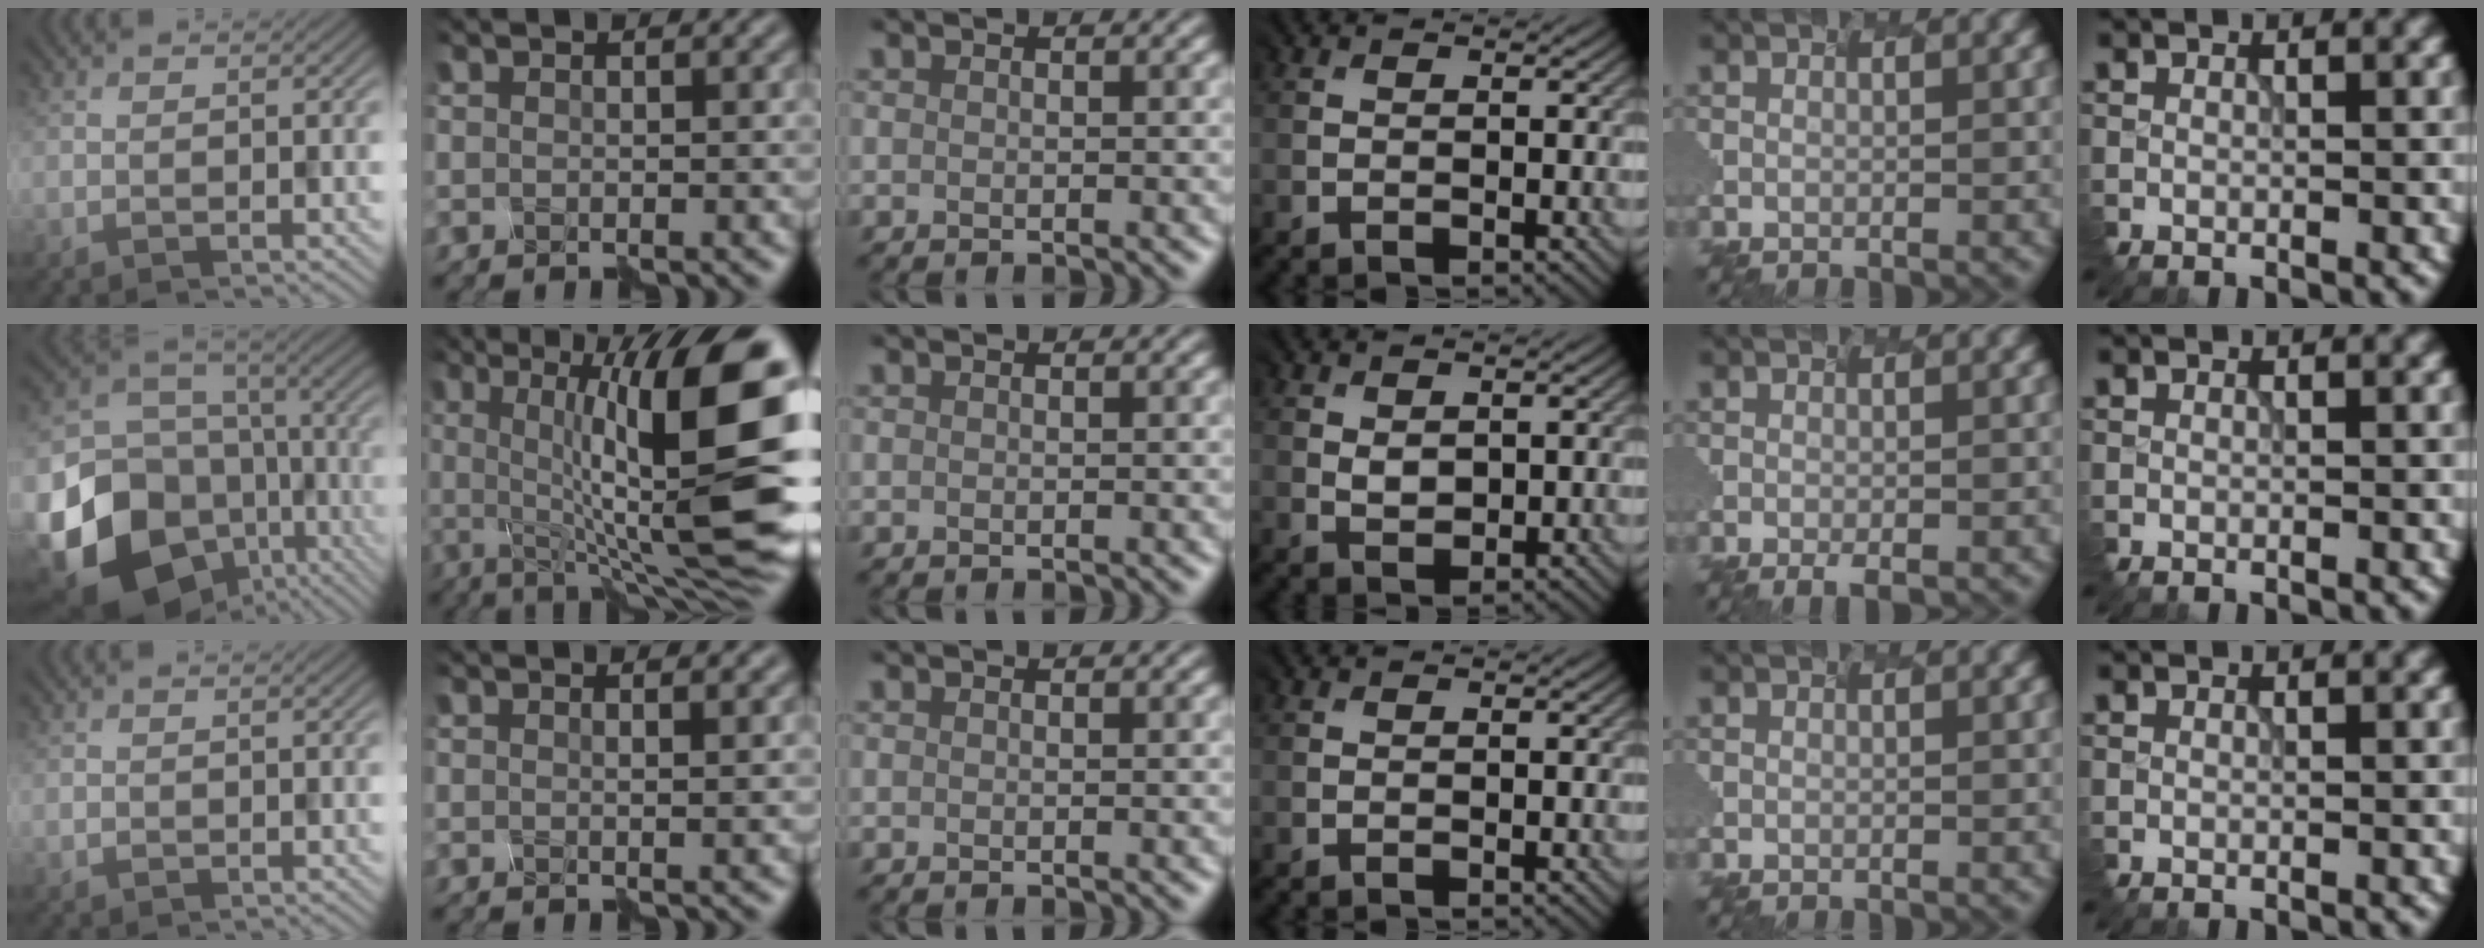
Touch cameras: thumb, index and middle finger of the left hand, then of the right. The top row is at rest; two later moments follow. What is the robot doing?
{"motion": "disassemble", "object": "puzzle pieces"}